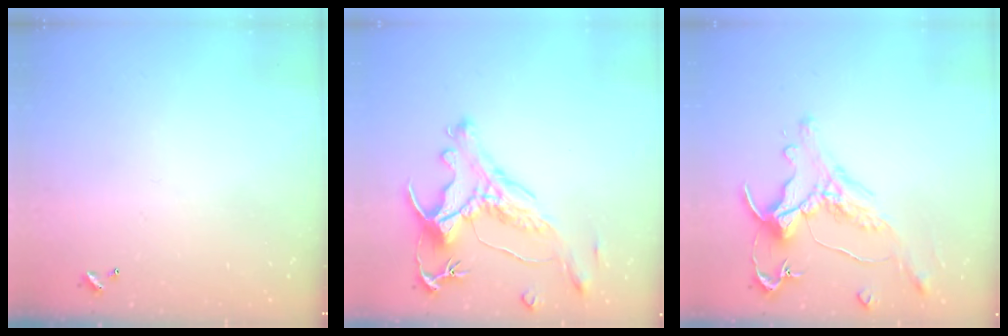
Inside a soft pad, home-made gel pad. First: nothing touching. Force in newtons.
{"total": 1.9, "press": 1.4, "slide": 1.2}
{"total": 0.7, "press": 0.1, "slide": 0.7}